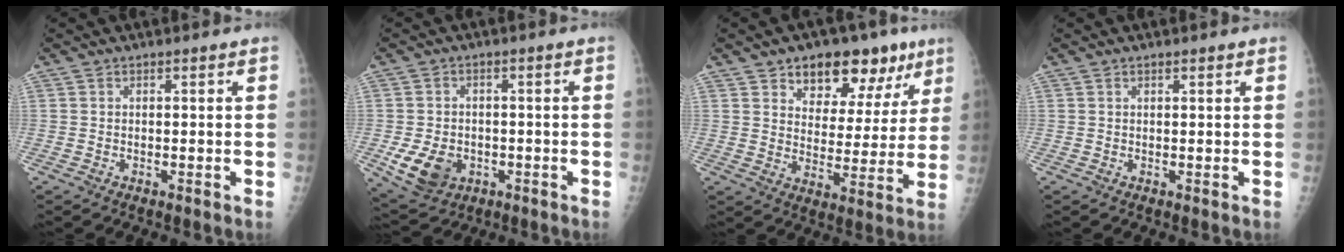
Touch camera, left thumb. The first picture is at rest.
{"total": 8.5, "force": [-2.5, 6.5, 4.9], "torque": [-0.079, 0.005, -0.029]}
{"total": 15.5, "force": [9.3, 9.1, 8.5], "torque": [-0.053, -0.035, 0.133]}
{"total": 0.6, "force": [0.4, 0.1, 0.3], "torque": [-0.006, -0.001, 0.007]}